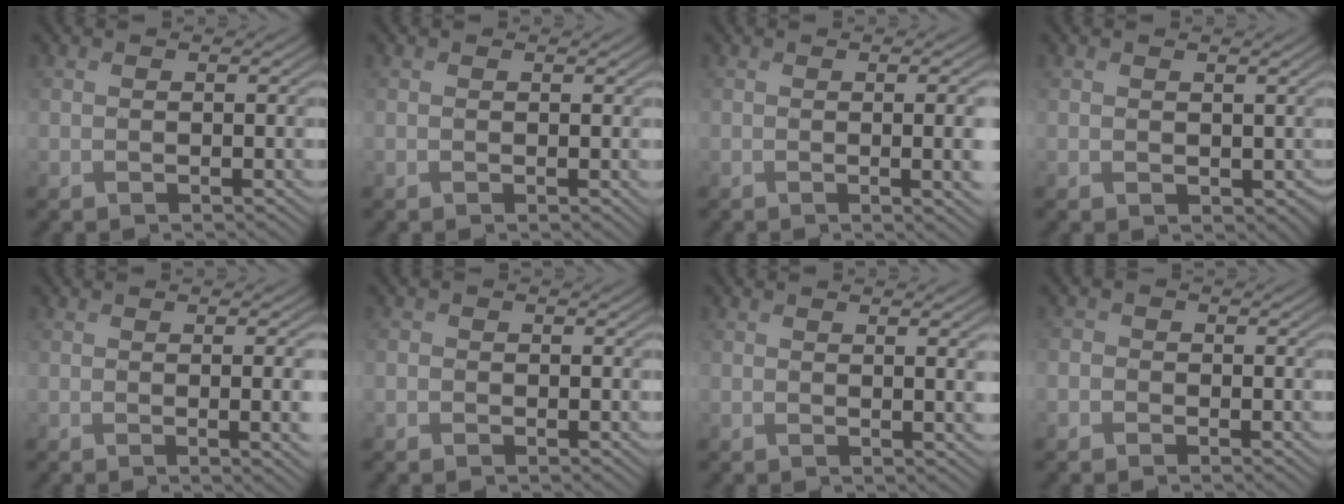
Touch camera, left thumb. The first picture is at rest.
{"total": 0.0}
{"total": 6.5, "force": [-0.3, 2.0, 6.1], "torque": [-0.071, -0.001, -0.003]}
{"total": 1.8, "force": [0.7, 1.4, 0.9], "torque": [-0.021, -0.007, 0.013]}
{"total": 5.6, "force": [-0.4, 1.6, 5.3], "torque": [-0.065, -0.004, -0.002]}
{"total": 0.8, "force": [-0.4, 0.6, -0.1], "torque": [0.006, -0.005, -0.014]}
{"total": 3.3, "force": [0.8, 0.6, 3.1], "torque": [-0.043, 0.007, 0.012]}
{"total": 1.6, "force": [-0.9, 1.4, 0.1], "torque": [0.006, 0.000, -0.027]}